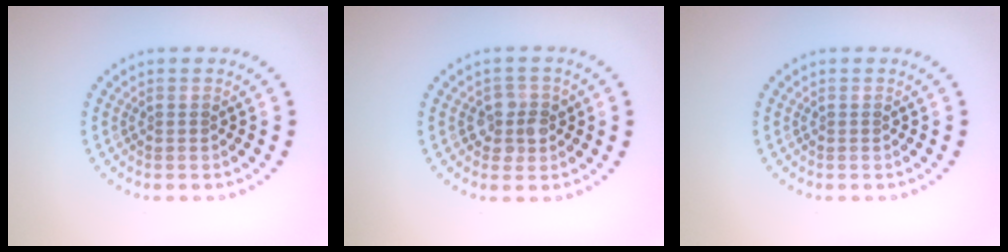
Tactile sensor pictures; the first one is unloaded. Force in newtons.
{"total": 2.3, "press": 2.1, "slide": 1.0}
{"total": 0.0}